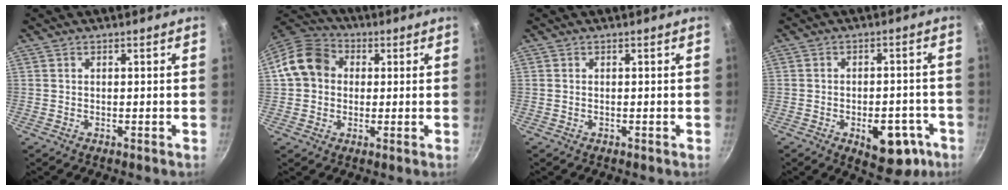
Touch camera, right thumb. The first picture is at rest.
{"total": 10.7, "force": [1.4, 9.0, 5.6], "torque": [-0.072, 0.024, 0.006]}
{"total": 0.0}
{"total": 7.9, "force": [-3.2, 4.3, 5.8], "torque": [-0.041, 0.016, -0.030]}